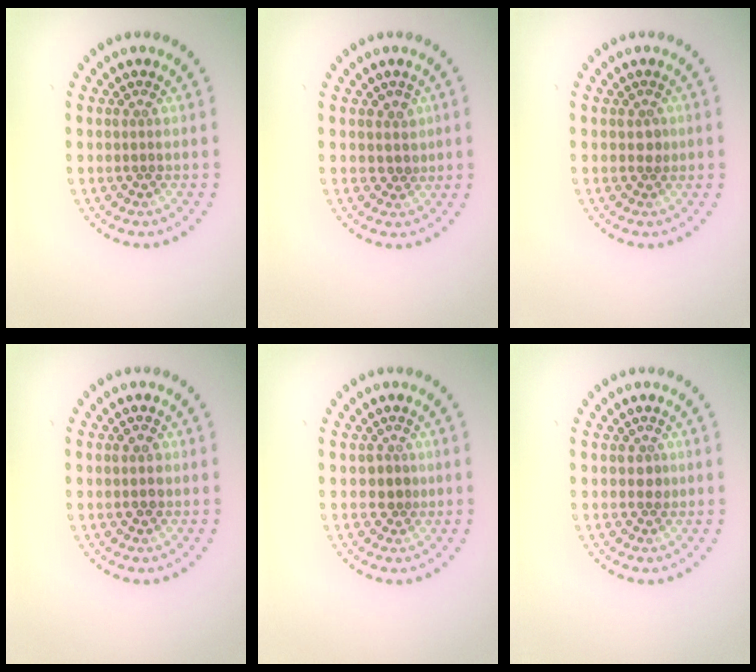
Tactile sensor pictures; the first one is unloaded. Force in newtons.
{"total": 1.6, "press": 1.2, "slide": 1.0}
{"total": 0.8, "press": 0.8, "slide": 0.2}
{"total": 1.2, "press": 1.1, "slide": 0.1}
{"total": 1.7, "press": 1.4, "slide": 0.8}
{"total": 1.1, "press": 1.0, "slide": 0.4}